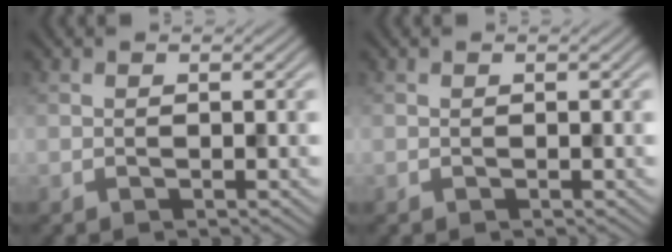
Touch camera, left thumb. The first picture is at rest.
{"total": 0.0}